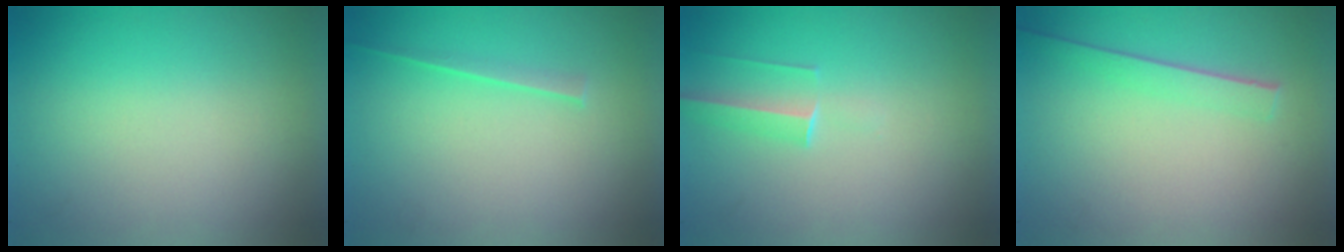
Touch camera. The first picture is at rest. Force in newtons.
{"total": 1.7}
{"total": 1.4}
{"total": 1.5}